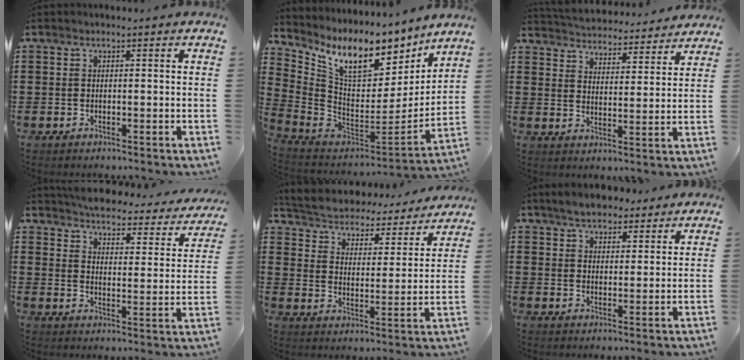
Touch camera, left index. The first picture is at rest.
{"total": 11.6, "force": [7.9, 4.8, 7.1], "torque": [-0.160, -0.047, 0.140]}
{"total": 4.2, "force": [4.2, 0.1, -0.4], "torque": [-0.017, -0.032, 0.069]}
{"total": 3.3, "force": [3.2, 0.0, 0.6], "torque": [-0.034, -0.030, 0.048]}
{"total": 3.5, "force": [3.4, 0.7, 0.3], "torque": [-0.027, -0.031, 0.049]}
{"total": 4.9, "force": [4.2, 2.0, 1.4], "torque": [-0.040, 0.002, 0.079]}